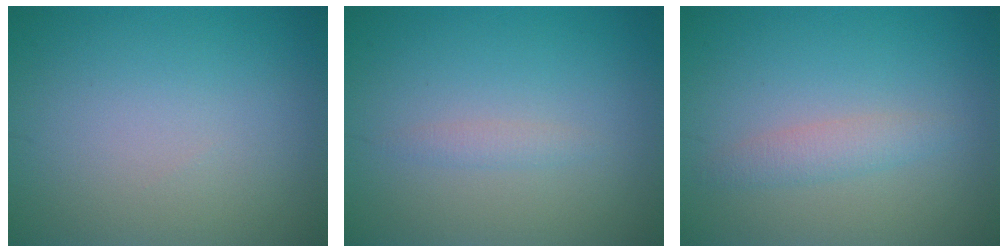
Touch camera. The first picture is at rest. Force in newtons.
{"total": 0.9, "press": 0.9, "slide": 0.0}
{"total": 1.9, "press": 1.9, "slide": 0.0}